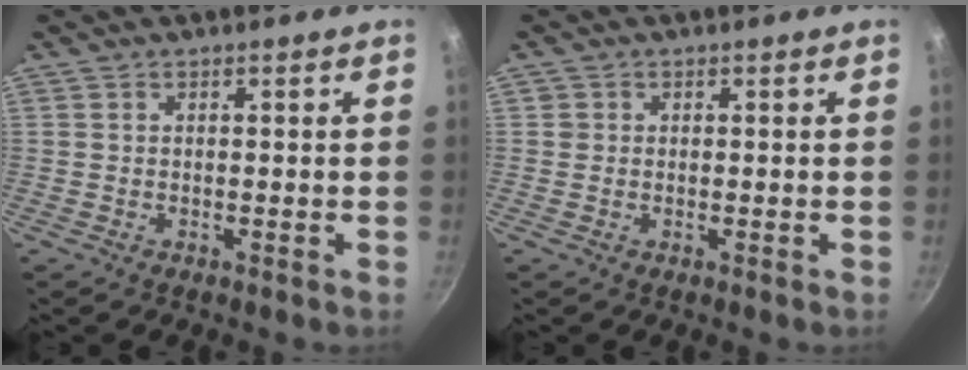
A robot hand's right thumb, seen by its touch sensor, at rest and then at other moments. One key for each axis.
{"total": 0.9, "fx": 0.2, "fy": 0.9, "fz": 0.1, "tx": 0.006, "ty": 0.003, "tz": 0.002}